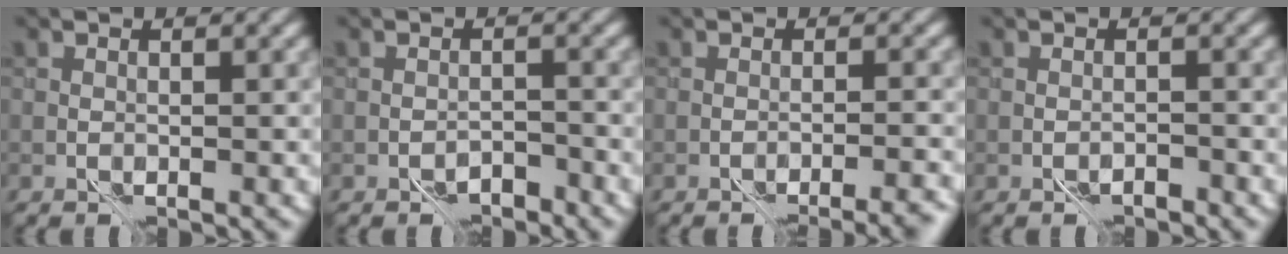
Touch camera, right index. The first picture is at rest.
{"total": 2.2, "force": [-1.8, 0.9, 1.0], "torque": [-0.008, 0.000, -0.030]}
{"total": 3.6, "force": [-3.1, 0.3, 1.7], "torque": [-0.028, 0.005, -0.038]}
{"total": 1.4, "force": [-1.2, 0.5, 0.5], "torque": [-0.005, -0.002, -0.021]}